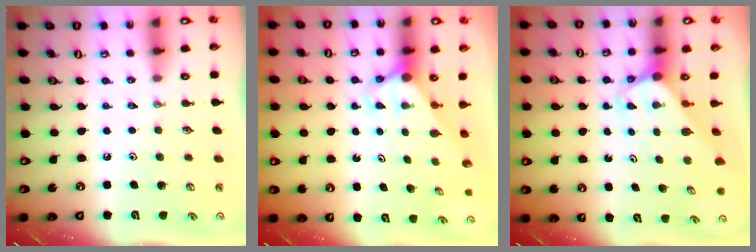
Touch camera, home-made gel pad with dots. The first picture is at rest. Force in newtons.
{"total": 2.8, "press": 2.8, "slide": 0.1}
{"total": 2.9, "press": 2.9, "slide": 0.2}